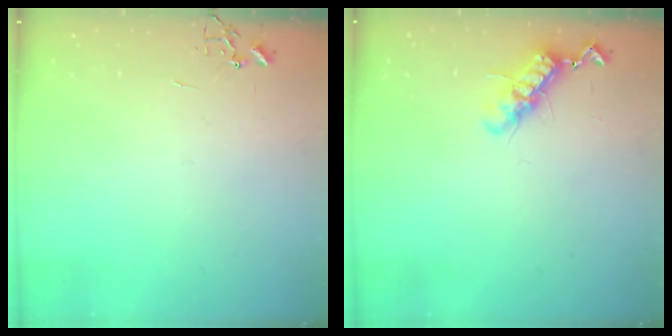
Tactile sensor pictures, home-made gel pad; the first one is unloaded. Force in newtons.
{"total": 11.1, "press": 11.1, "slide": 0.7}